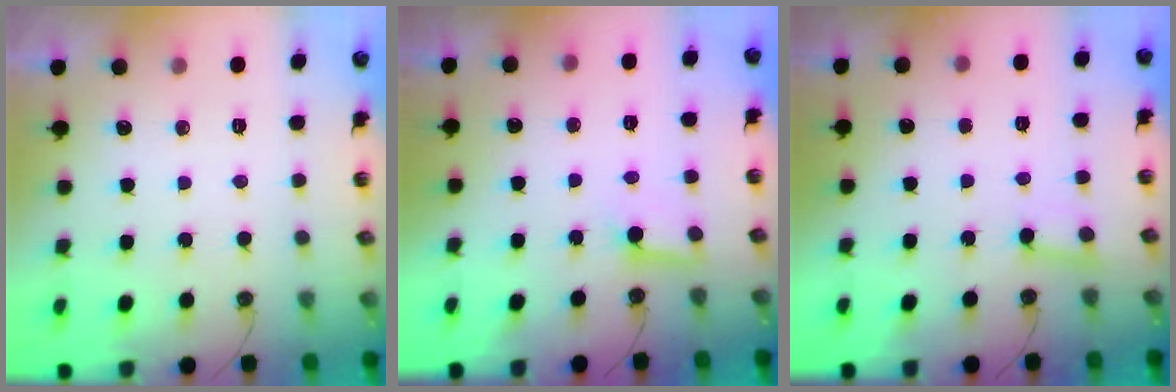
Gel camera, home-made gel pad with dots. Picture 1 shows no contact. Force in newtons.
{"total": 3.2, "press": 3.2, "slide": 0.2}
{"total": 3.1, "press": 3.1, "slide": 0.4}